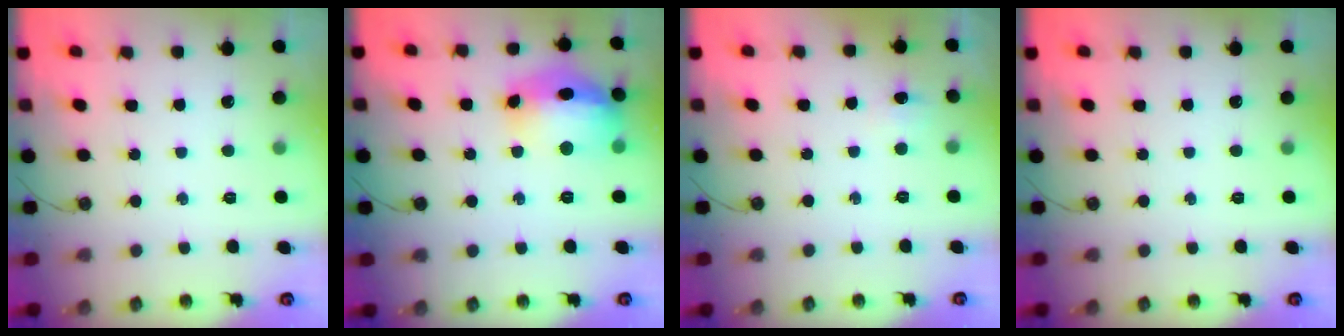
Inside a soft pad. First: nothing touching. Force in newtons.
{"total": 19.3, "press": 18.5, "slide": 5.4}
{"total": 5.7, "press": 4.7, "slide": 3.2}
{"total": 0.0}